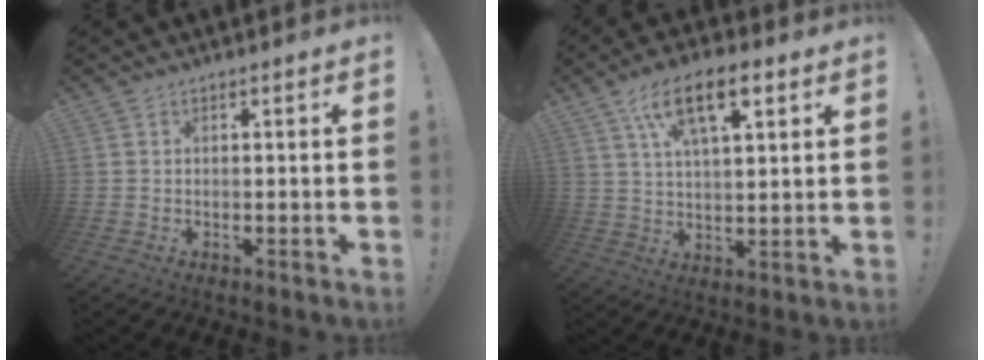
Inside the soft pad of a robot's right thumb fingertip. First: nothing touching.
{"total": 13.4, "force": [6.6, 5.7, 10.2], "torque": [-0.163, -0.015, 0.113]}